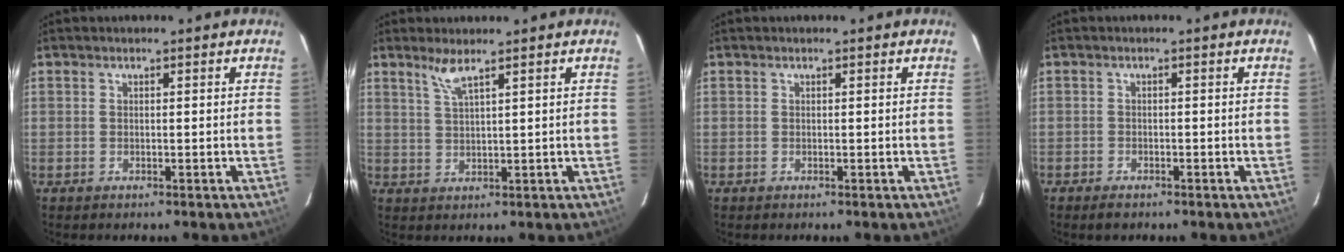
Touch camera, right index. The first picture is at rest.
{"total": 3.1, "force": [2.3, -0.2, 2.1], "torque": [-0.046, -0.003, 0.048]}
{"total": 0.0}
{"total": 2.1, "force": [-1.6, 1.1, 0.7], "torque": [-0.022, -0.001, -0.028]}